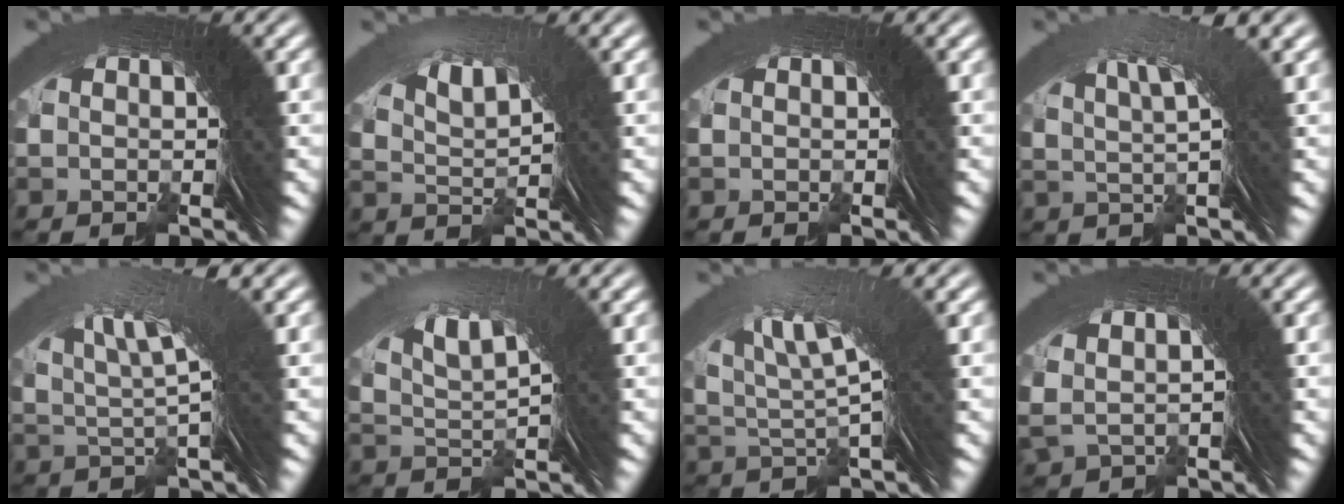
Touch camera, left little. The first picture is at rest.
{"total": 2.5, "force": [1.8, -0.7, 1.6], "torque": [-0.024, 0.008, 0.039]}
{"total": 0.0}
{"total": 4.3, "force": [2.4, -0.5, 3.6], "torque": [-0.036, 0.019, 0.040]}
{"total": 5.7, "force": [2.8, 0.8, 4.9], "torque": [-0.068, 0.011, 0.045]}
{"total": 3.7, "force": [2.1, 0.4, 2.9], "torque": [-0.048, 0.009, 0.040]}
{"total": 6.1, "force": [2.9, 1.4, 5.2], "torque": [-0.079, 0.012, 0.050]}
{"total": 2.3, "force": [1.2, 1.1, 1.5], "torque": [-0.034, 0.001, 0.033]}